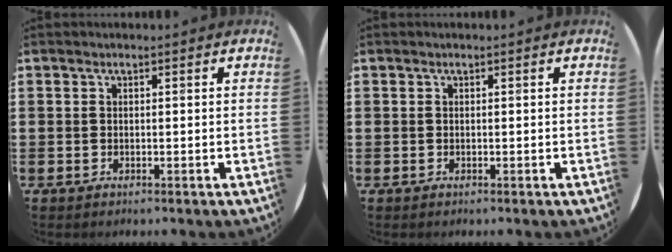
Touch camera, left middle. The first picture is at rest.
{"total": 0.0}